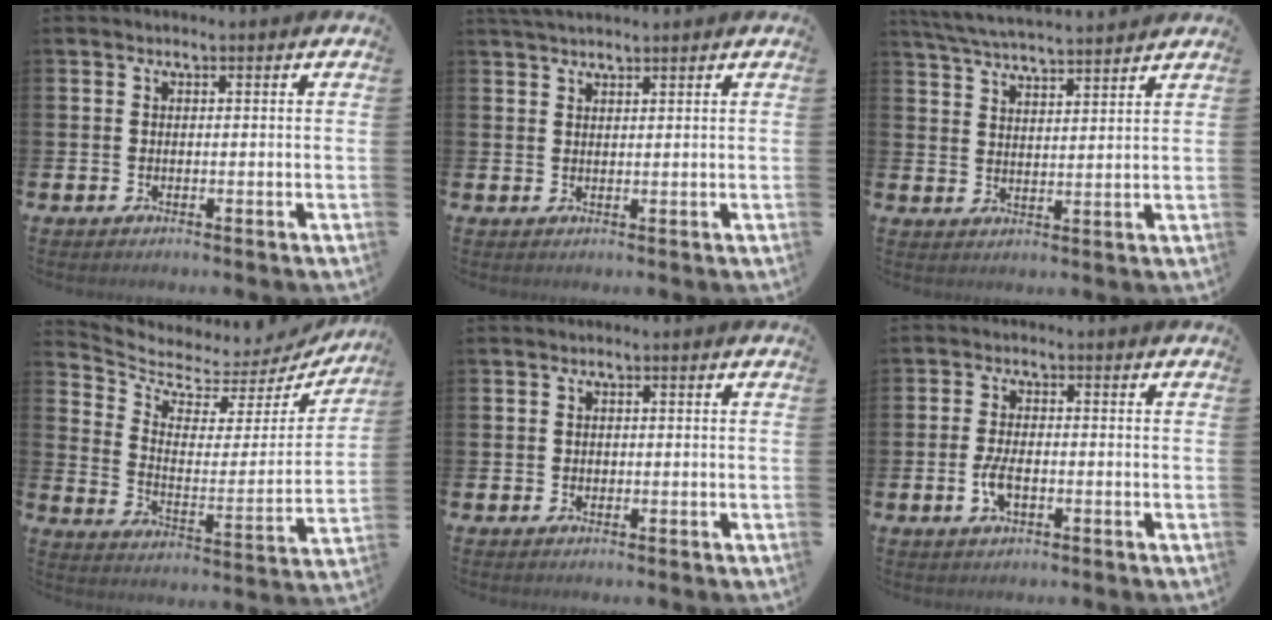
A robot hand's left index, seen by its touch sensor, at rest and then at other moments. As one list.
[{"total": 2.3, "force": [2.2, 0.3, 0.6], "torque": [-0.014, -0.002, 0.040]}, {"total": 5.6, "force": [5.5, 0.0, 1.0], "torque": [-0.043, -0.029, 0.099]}, {"total": 4.5, "force": [3.9, 2.1, 0.8], "torque": [-0.050, -0.040, 0.058]}, {"total": 0.5, "force": [0.2, 0.5, 0.1], "torque": [-0.001, 0.004, 0.001]}, {"total": 3.6, "force": [-0.9, 1.6, 3.1], "torque": [-0.059, 0.000, -0.019]}]